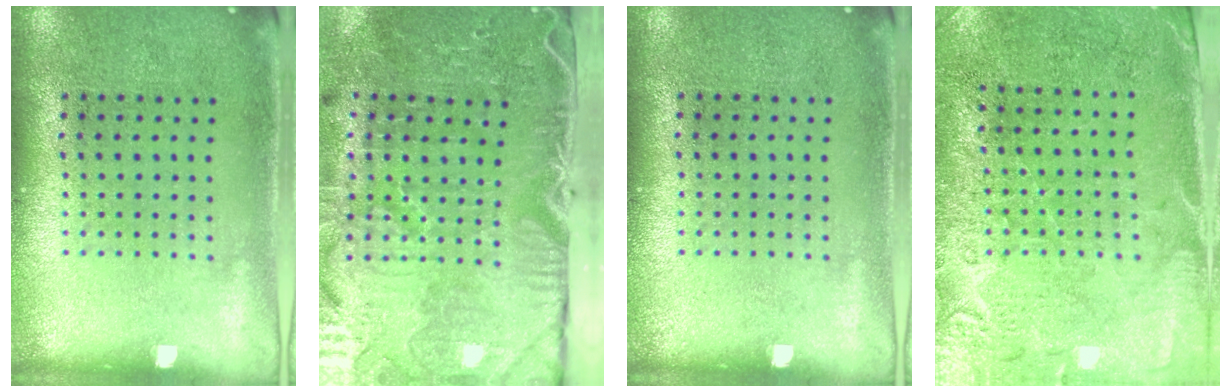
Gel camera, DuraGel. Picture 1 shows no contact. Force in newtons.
{"total": 5.3, "press": 4.4, "slide": 3.1}
{"total": 0.0}
{"total": 2.8, "press": 2.5, "slide": 1.1}